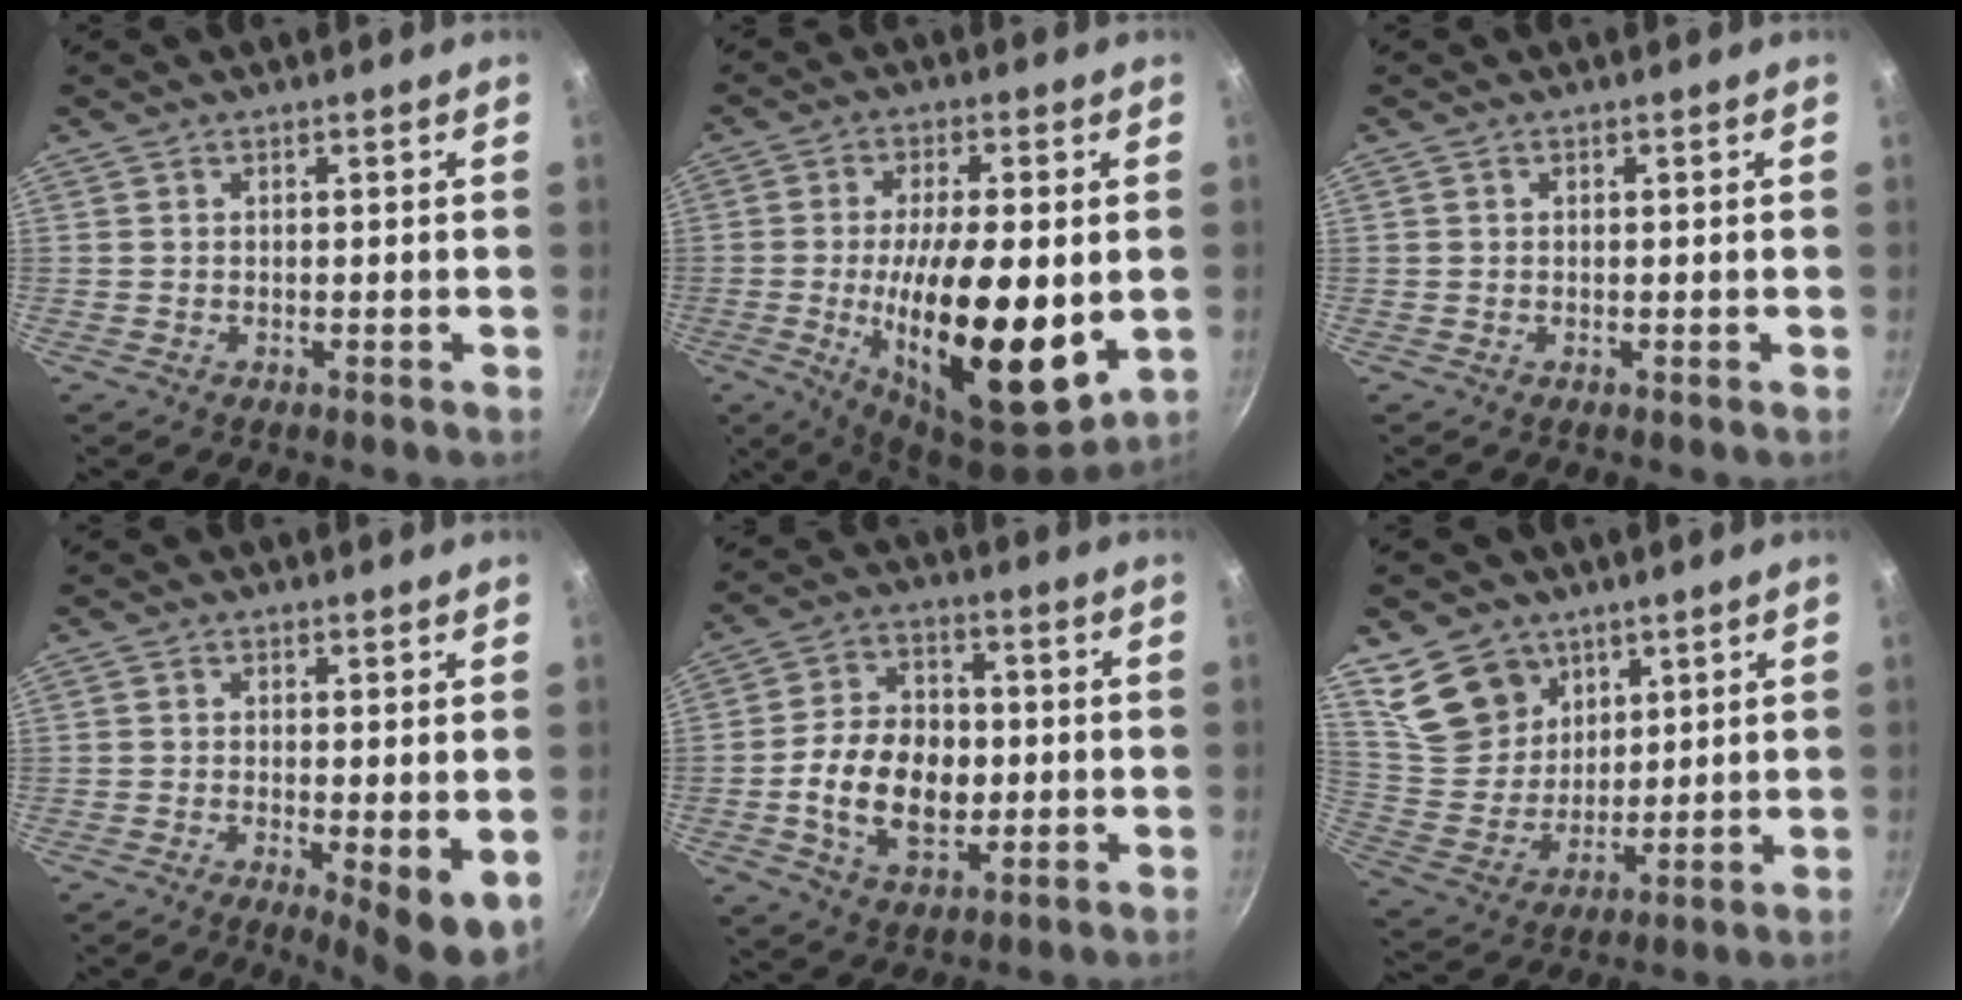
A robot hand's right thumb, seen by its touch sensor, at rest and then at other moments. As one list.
[{"total": 20.7, "force": [-2.6, 7.6, 19.0], "torque": [-0.309, -0.006, -0.039]}, {"total": 0.0}, {"total": 6.9, "force": [-0.8, 2.0, 6.6], "torque": [-0.086, -0.017, -0.007]}, {"total": 13.8, "force": [-1.8, 9.4, 10.0], "torque": [-0.149, 0.015, -0.033]}, {"total": 12.7, "force": [7.4, 9.1, 4.8], "torque": [-0.050, -0.037, 0.154]}]